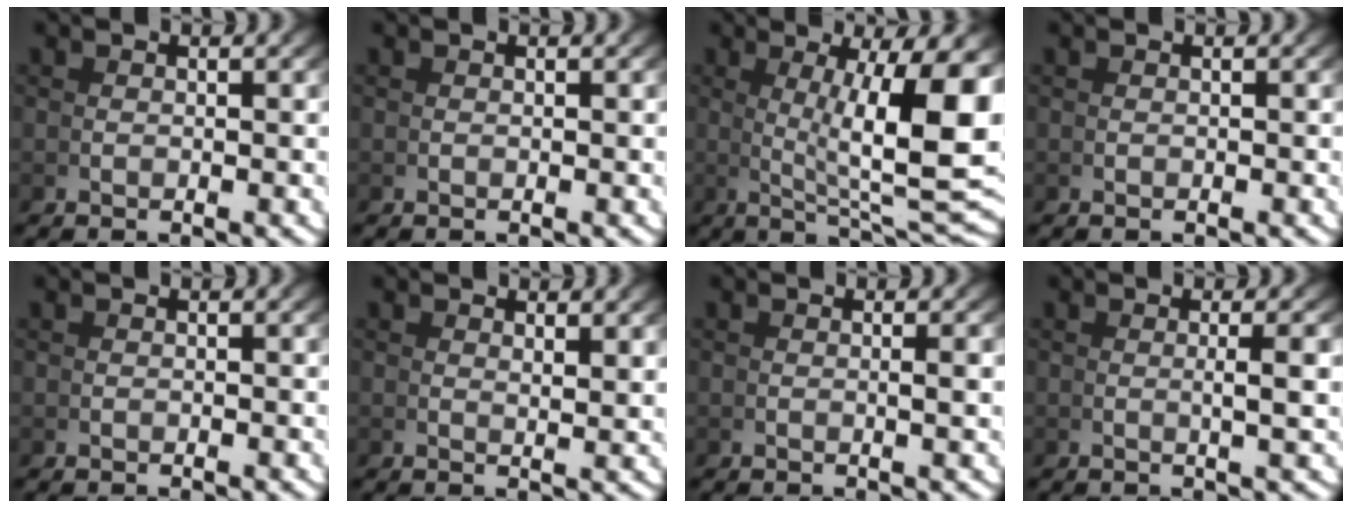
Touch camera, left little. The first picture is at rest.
{"total": 0.0}
{"total": 10.8, "force": [1.3, 2.9, 10.3], "torque": [-0.136, -0.013, 0.037]}
{"total": 2.1, "force": [0.2, -2.0, -0.8], "torque": [0.023, -0.003, 0.012]}
{"total": 0.0}
{"total": 1.2, "force": [1.1, -0.3, 0.4], "torque": [-0.009, -0.007, 0.022]}
{"total": 0.8, "force": [0.2, 0.1, 0.8], "torque": [-0.017, 0.000, 0.002]}
{"total": 1.3, "force": [0.2, -0.1, 1.3], "torque": [-0.026, 0.000, 0.004]}